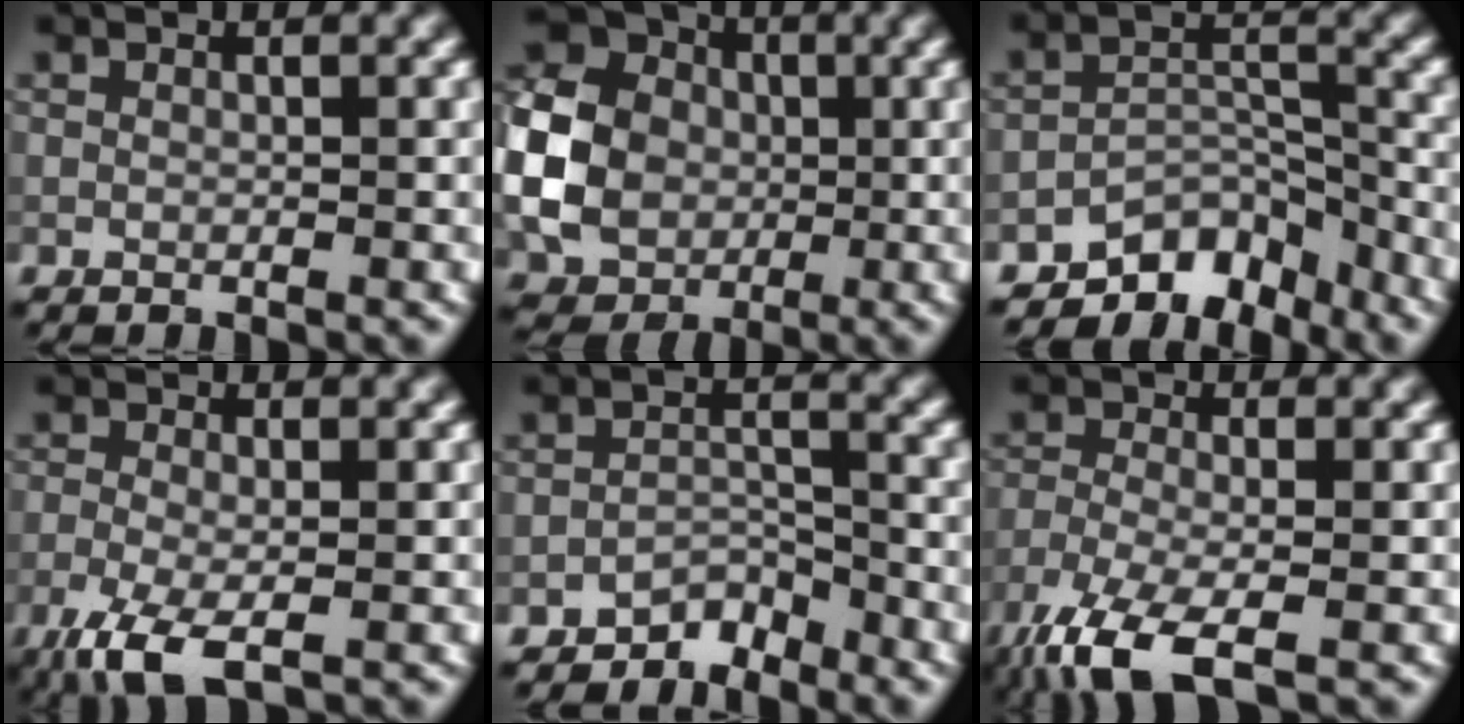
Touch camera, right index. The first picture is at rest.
{"total": 9.8, "force": [-1.0, 8.2, 5.3], "torque": [-0.133, 0.005, -0.029]}
{"total": 6.1, "force": [-5.1, 2.6, 2.1], "torque": [-0.013, -0.003, -0.089]}
{"total": 4.6, "force": [-2.3, 1.8, 3.6], "torque": [-0.082, -0.007, -0.048]}
{"total": 2.7, "force": [-2.5, 1.0, 0.5], "torque": [0.001, 0.012, -0.047]}
{"total": 7.0, "force": [-4.5, 2.1, 4.9], "torque": [-0.112, -0.018, -0.097]}